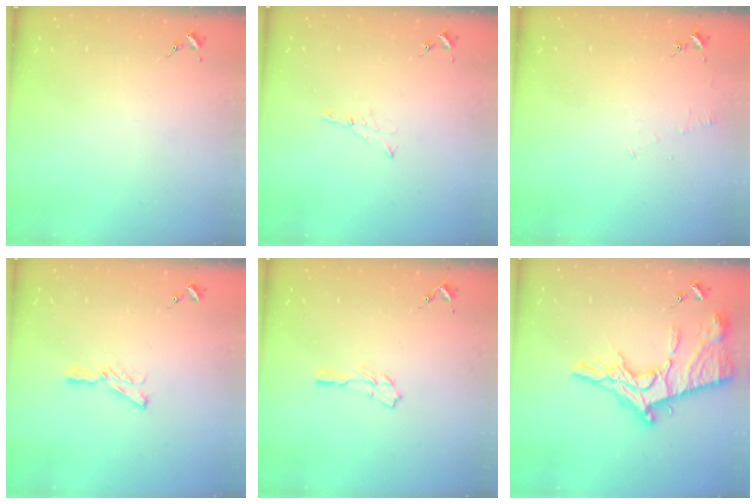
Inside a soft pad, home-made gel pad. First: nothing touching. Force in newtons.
{"total": 3.0, "press": 3.0, "slide": 0.3}
{"total": 4.5, "press": 4.5, "slide": 0.5}
{"total": 5.0, "press": 5.0, "slide": 0.5}
{"total": 4.0, "press": 3.9, "slide": 0.4}
{"total": 21.7, "press": 21.7, "slide": 1.8}